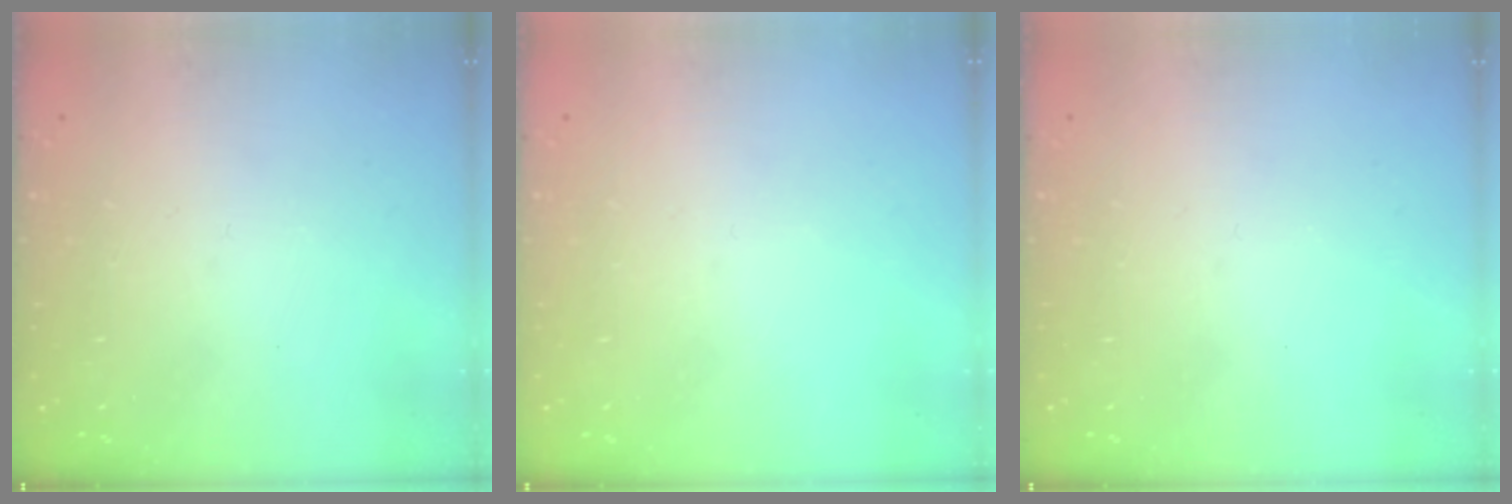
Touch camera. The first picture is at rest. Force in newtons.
{"total": 0.0}
{"total": 0.0}